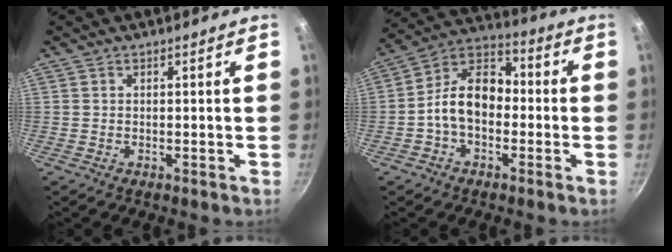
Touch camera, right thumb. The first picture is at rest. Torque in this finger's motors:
{"motor_torque": [1.49, 1.69, 1.44, -0.67, 0.46]}